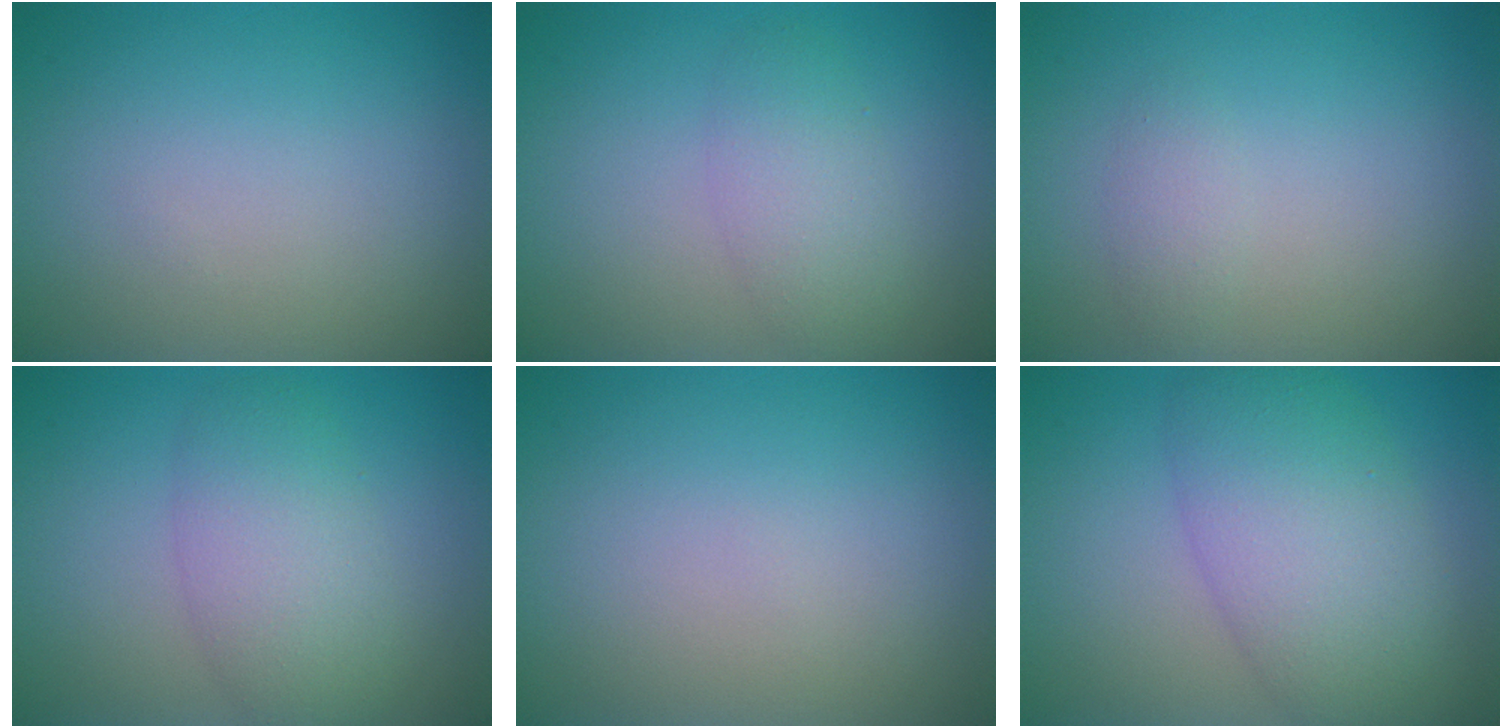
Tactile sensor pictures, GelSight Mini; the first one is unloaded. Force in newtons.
{"total": 2.8, "press": 2.8, "slide": 0.1}
{"total": 1.1, "press": 1.1, "slide": 0.1}
{"total": 4.5, "press": 4.5, "slide": 0.3}
{"total": 0.0}
{"total": 7.6, "press": 7.6, "slide": 0.3}